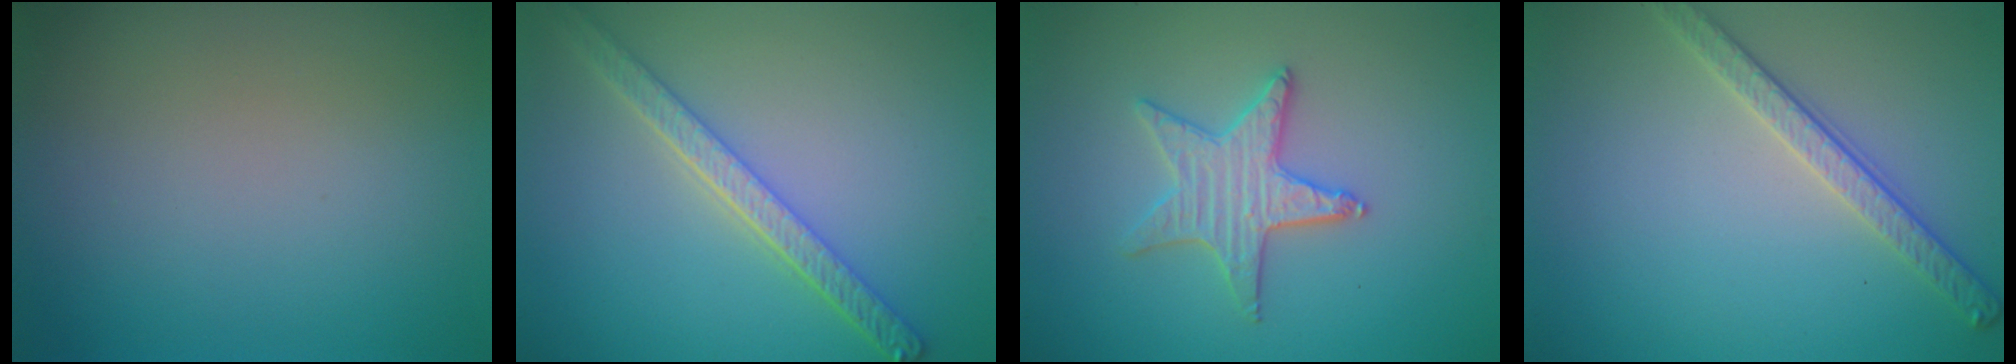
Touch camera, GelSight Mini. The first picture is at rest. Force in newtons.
{"total": 4.4, "press": 3.4, "slide": 2.7}
{"total": 3.2, "press": 3.1, "slide": 0.6}
{"total": 2.8, "press": 2.7, "slide": 0.8}